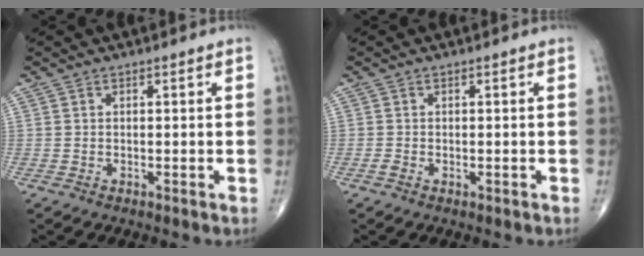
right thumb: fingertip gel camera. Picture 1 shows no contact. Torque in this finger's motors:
{"motor_torque": [0.13, -0.08, -0.04, -0.21, 0.05]}